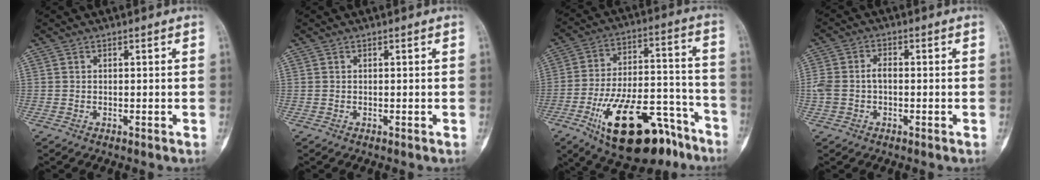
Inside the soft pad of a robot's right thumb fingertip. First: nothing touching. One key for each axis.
{"total": 0.0}
{"total": 24.0, "fx": -14.4, "fy": 10.0, "fz": 16.4, "tx": -0.247, "ty": 0.079, "tz": -0.228}
{"total": 5.5, "fx": -0.6, "fy": 3.7, "fz": 4.0, "tx": -0.098, "ty": 0.022, "tz": -0.011}